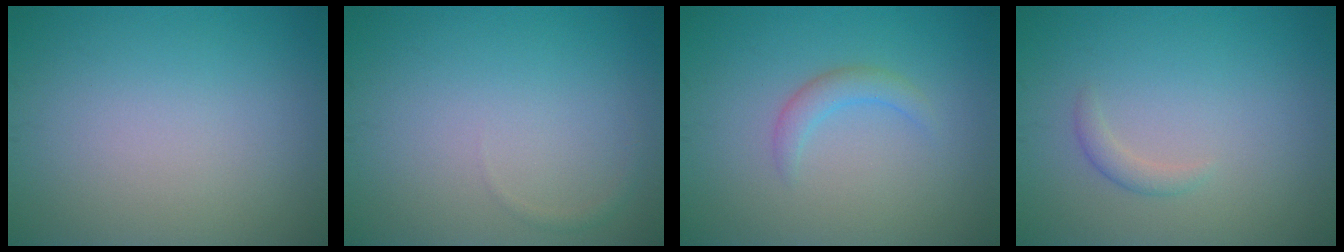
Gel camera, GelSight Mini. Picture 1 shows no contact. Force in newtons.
{"total": 0.5, "press": 0.5, "slide": 0.0}
{"total": 1.7, "press": 1.7, "slide": 0.3}
{"total": 1.1, "press": 1.1, "slide": 0.1}